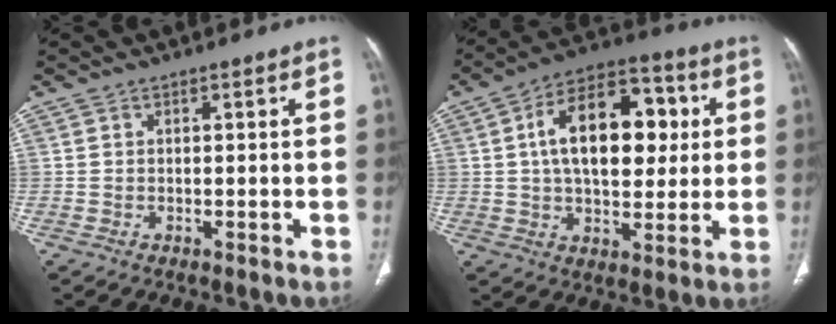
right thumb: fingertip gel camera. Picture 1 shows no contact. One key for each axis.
{"total": 18.9, "fx": 3.3, "fy": 10.9, "fz": 15.1, "tx": -0.206, "ty": 0.016, "tz": 0.049}